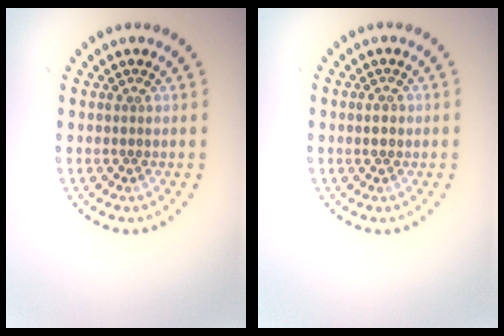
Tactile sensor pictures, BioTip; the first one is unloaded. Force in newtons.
{"total": 1.4, "press": 1.4, "slide": 0.2}